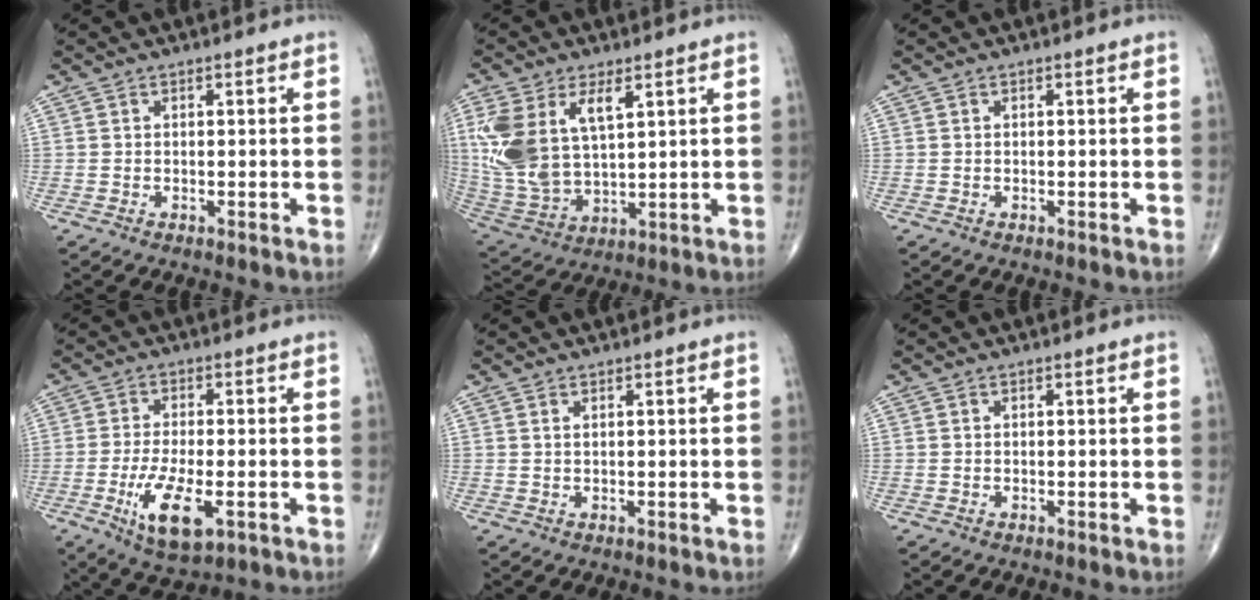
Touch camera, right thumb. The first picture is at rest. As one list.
[{"total": 15.8, "force": [5.3, 8.4, 12.3], "torque": [-0.250, -0.012, 0.118]}, {"total": 0.0}, {"total": 10.1, "force": [-3.5, 3.8, 8.6], "torque": [-0.162, -0.007, -0.055]}, {"total": 0.6, "force": [0.4, 0.1, 0.4], "torque": [-0.009, 0.003, 0.007]}, {"total": 0.0}]